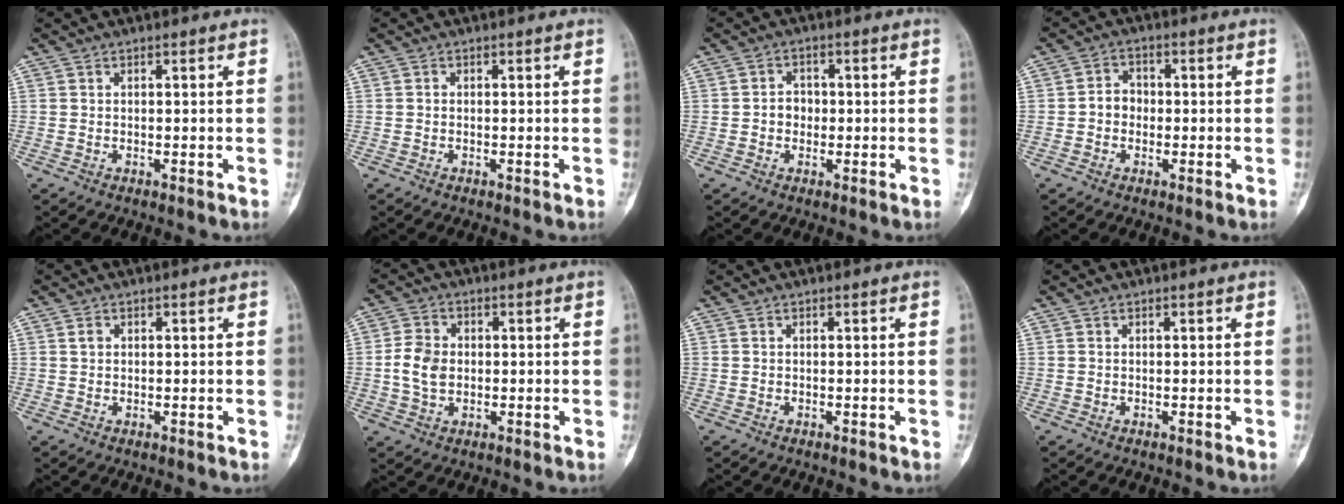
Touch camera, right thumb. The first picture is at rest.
{"total": 0.0}
{"total": 3.1, "force": [-0.3, 2.7, 1.5], "torque": [-0.006, 0.009, -0.012]}
{"total": 3.6, "force": [-0.6, 3.1, 1.8], "torque": [-0.014, 0.016, -0.019]}
{"total": 1.0, "force": [0.3, 0.8, 0.5], "torque": [-0.007, 0.002, 0.006]}
{"total": 6.1, "force": [-0.2, 4.6, 4.0], "torque": [-0.072, 0.008, -0.007]}
{"total": 0.0}
{"total": 0.0}